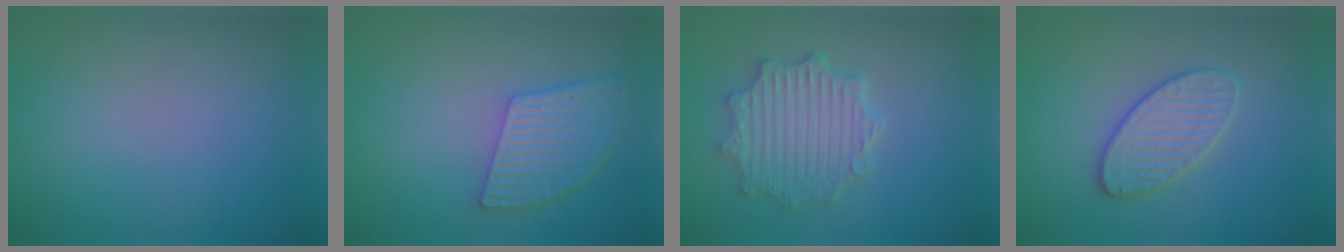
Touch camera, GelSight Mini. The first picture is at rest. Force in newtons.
{"total": 5.1, "press": 4.2, "slide": 2.9}
{"total": 4.9, "press": 4.0, "slide": 2.9}
{"total": 3.5, "press": 3.5, "slide": 0.6}